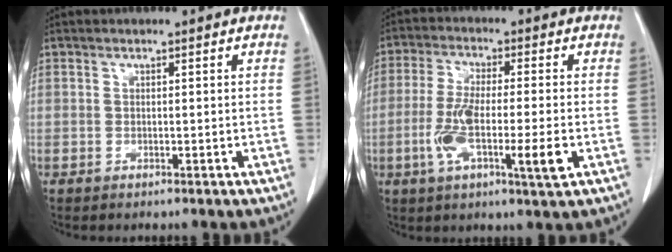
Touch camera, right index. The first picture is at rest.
{"total": 10.4, "force": [-2.7, 1.1, 10.0], "torque": [-0.184, -0.009, -0.049]}